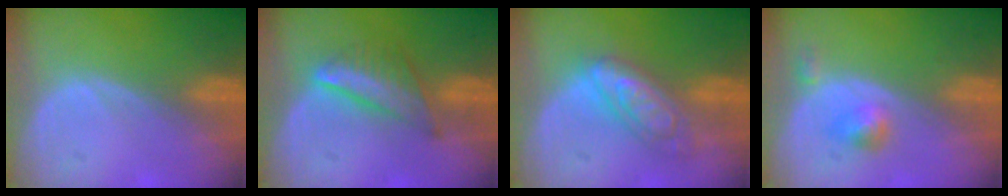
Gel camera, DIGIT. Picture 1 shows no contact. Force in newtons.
{"total": 6.5, "press": 5.8, "slide": 2.9}
{"total": 7.3, "press": 7.3, "slide": 0.5}
{"total": 3.0, "press": 2.8, "slide": 1.2}